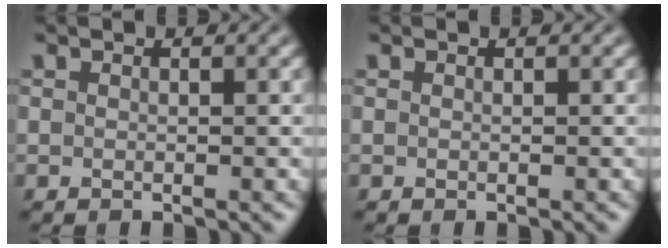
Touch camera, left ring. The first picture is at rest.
{"total": 0.0}